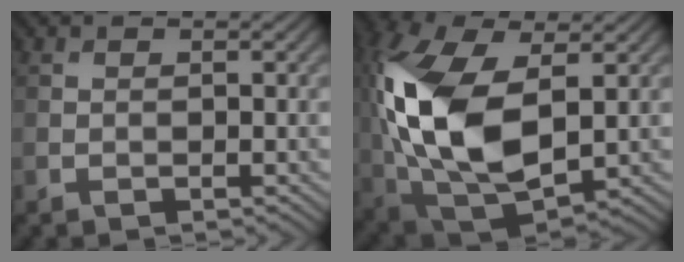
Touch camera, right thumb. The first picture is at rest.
{"total": 16.9, "force": [1.1, 9.4, 14.0], "torque": [-0.328, -0.003, 0.019]}